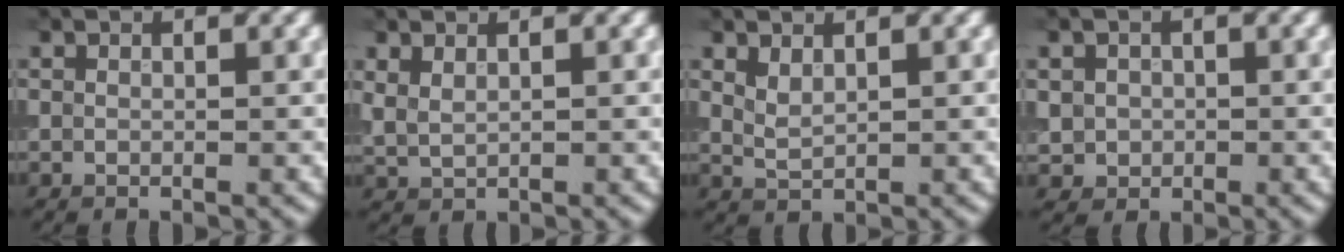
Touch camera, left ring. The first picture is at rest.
{"total": 1.4, "force": [0.9, 0.7, 0.9], "torque": [-0.021, -0.003, 0.024]}
{"total": 1.4, "force": [0.9, 0.6, 0.9], "torque": [-0.024, -0.003, 0.025]}
{"total": 1.9, "force": [0.0, 1.9, 0.5], "torque": [-0.003, -0.005, 0.002]}